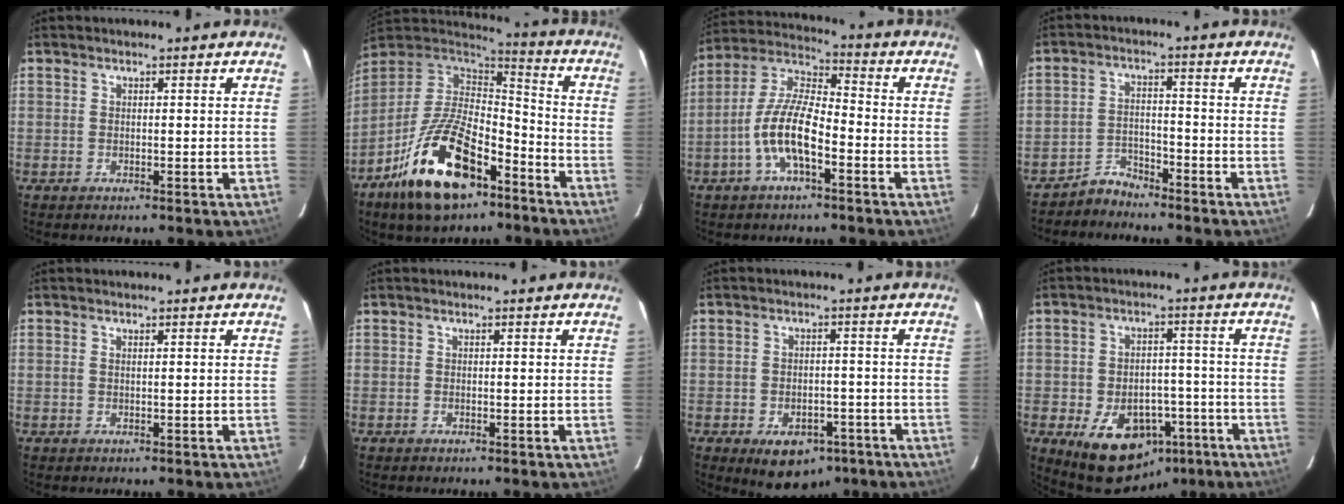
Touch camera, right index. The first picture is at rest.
{"total": 21.9, "force": [-12.2, 10.1, 15.1], "torque": [-0.299, -0.013, -0.209]}
{"total": 11.4, "force": [-4.6, 3.8, 9.8], "torque": [-0.207, 0.005, -0.089]}
{"total": 4.0, "force": [-3.7, 1.5, -0.2], "torque": [0.000, 0.015, -0.066]}
{"total": 0.0}
{"total": 0.0}
{"total": 9.8, "force": [-5.9, 6.2, 4.9], "torque": [-0.089, 0.004, -0.062]}
{"total": 13.9, "force": [-7.3, 9.7, 6.9], "torque": [-0.138, 0.024, -0.078]}